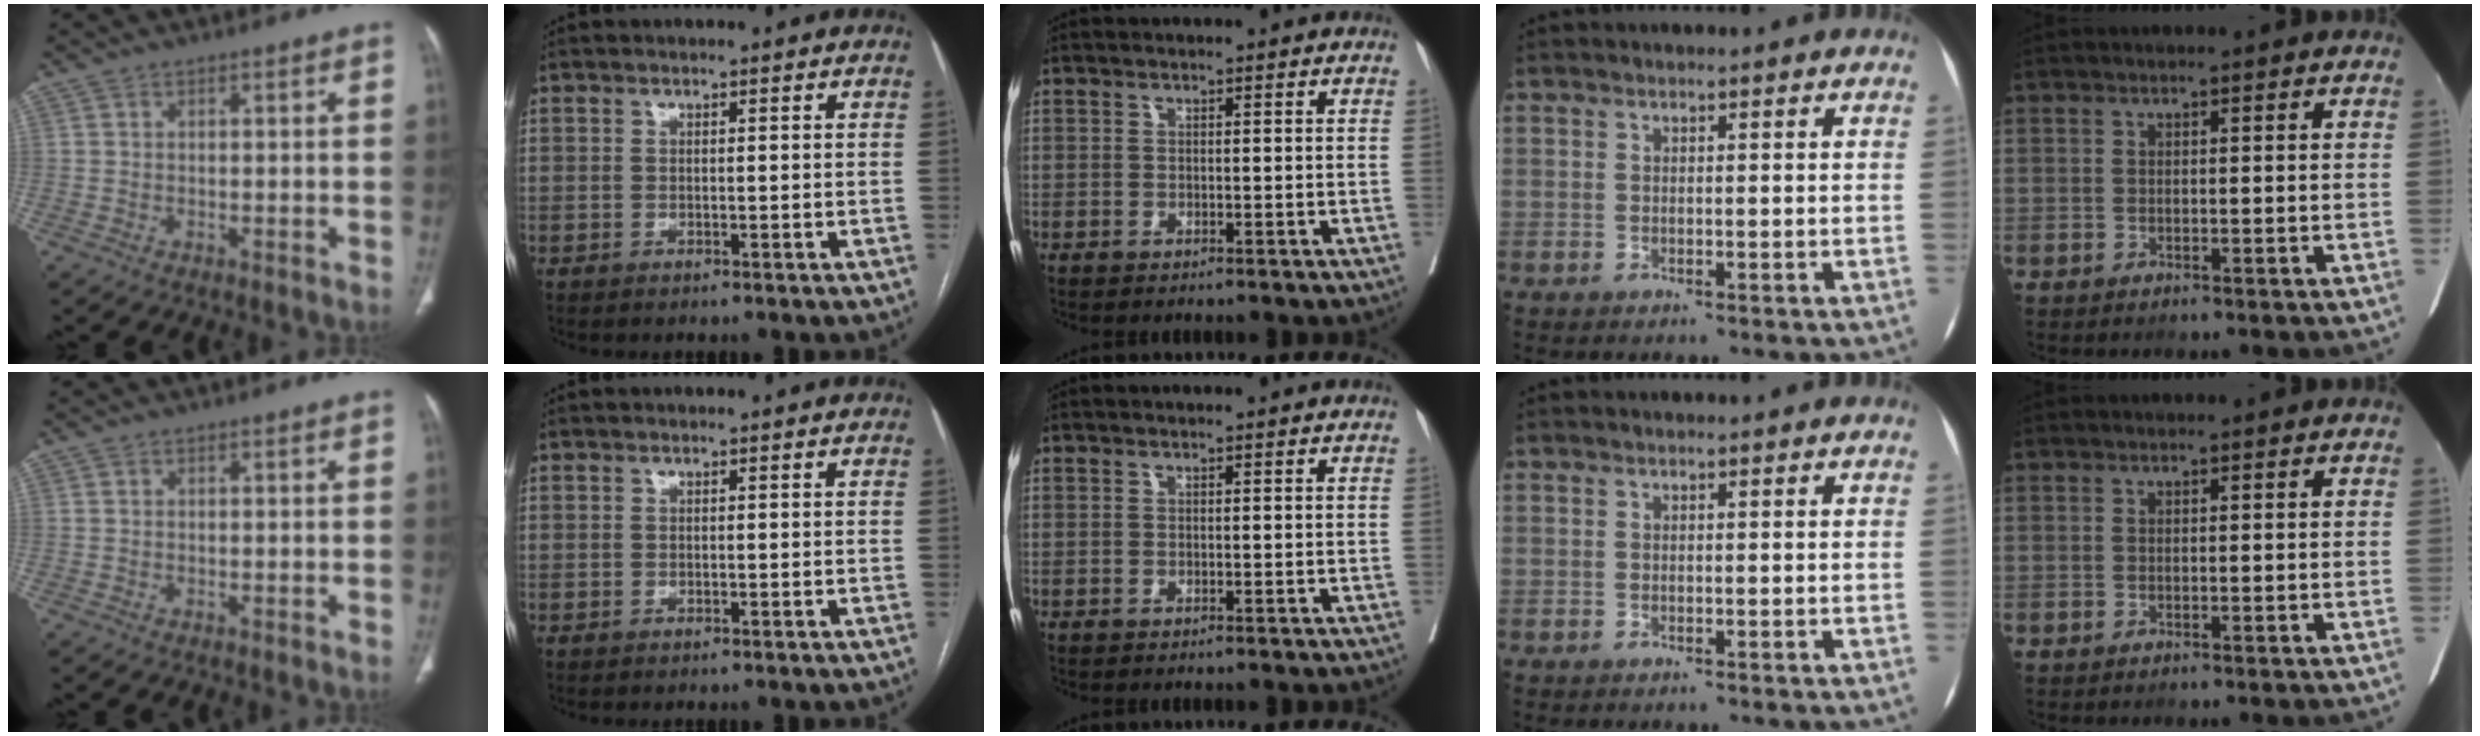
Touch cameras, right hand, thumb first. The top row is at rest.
{}